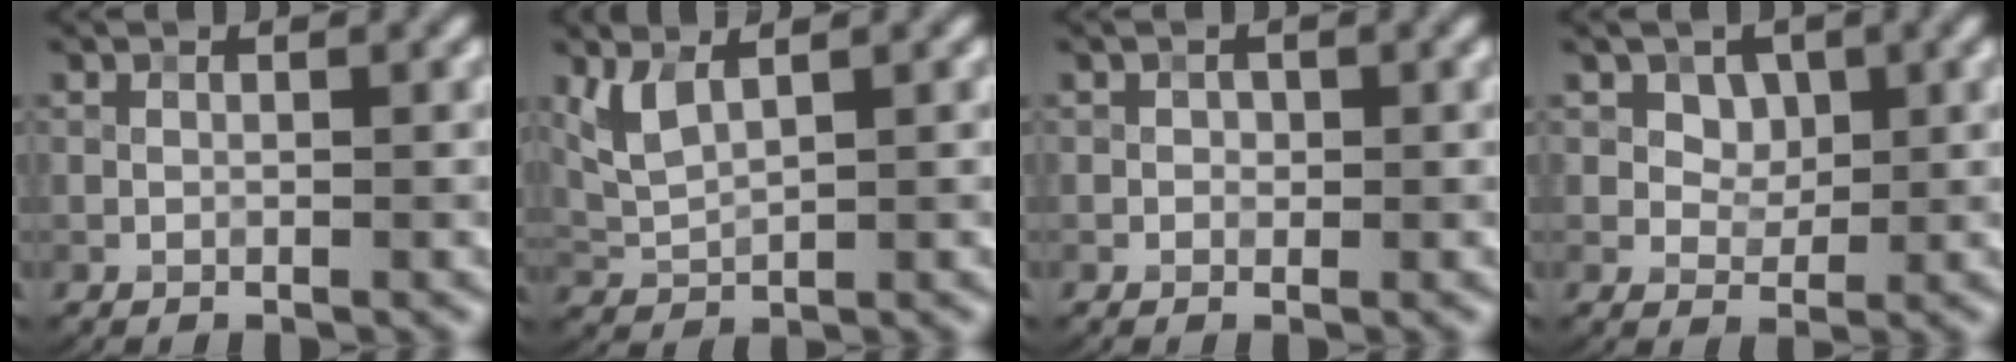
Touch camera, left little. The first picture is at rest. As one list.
[{"total": 3.0, "force": [1.6, 1.0, 2.3], "torque": [-0.063, 0.000, 0.039]}, {"total": 0.6, "force": [0.1, 0.6, 0.2], "torque": [0.002, -0.004, -0.001]}, {"total": 2.7, "force": [1.1, 2.0, 1.3], "torque": [-0.026, -0.013, 0.025]}]